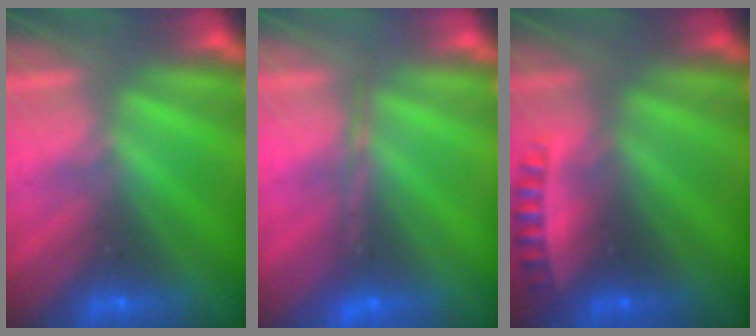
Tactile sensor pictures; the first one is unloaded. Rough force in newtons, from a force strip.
{"total": 1.7}
{"total": 2.6}